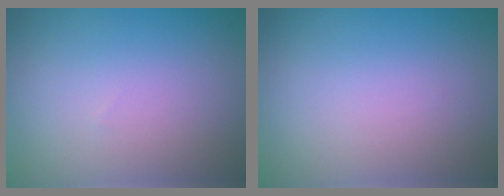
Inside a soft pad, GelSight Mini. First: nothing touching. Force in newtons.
{"total": 0.0}